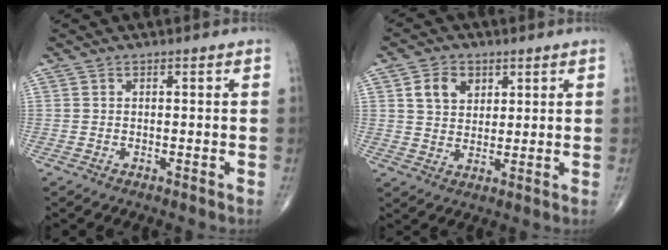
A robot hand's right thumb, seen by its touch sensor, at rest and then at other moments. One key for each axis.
{"total": 6.5, "fx": 2.7, "fy": 4.9, "fz": 3.4, "tx": -0.038, "ty": -0.010, "tz": 0.047}